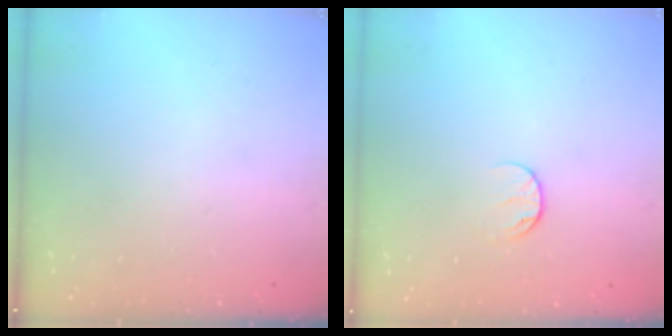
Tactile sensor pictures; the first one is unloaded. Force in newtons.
{"total": 6.8, "press": 6.8, "slide": 0.4}